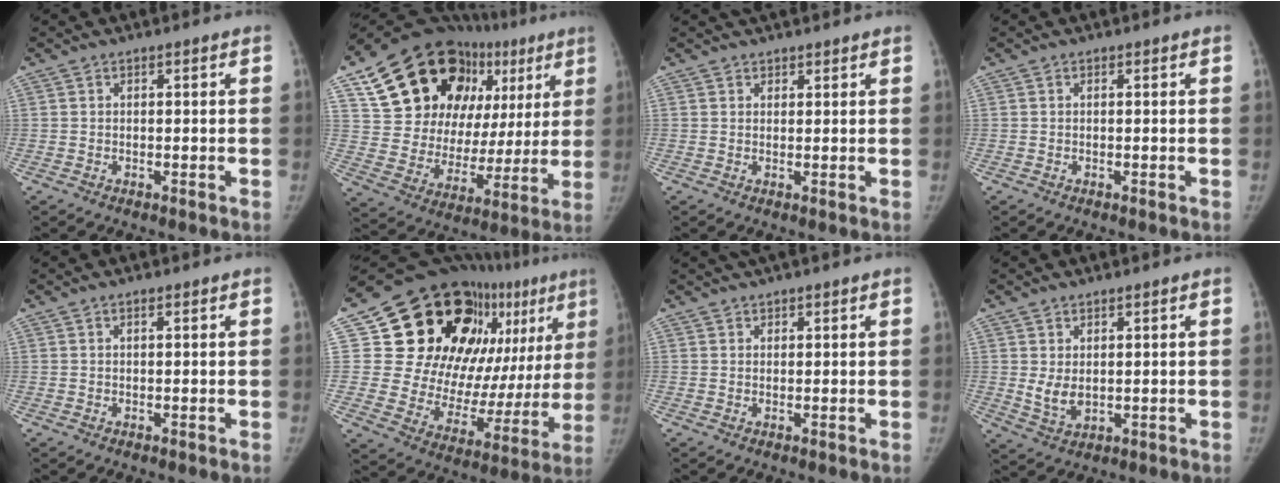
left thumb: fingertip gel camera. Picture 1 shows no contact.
{"total": 29.7, "force": [13.1, 18.0, 19.6], "torque": [-0.243, 0.020, 0.217]}
{"total": 3.1, "force": [2.8, 1.0, 0.7], "torque": [0.010, 0.005, 0.040]}
{"total": 0.0}
{"total": 0.5, "force": [0.3, 0.1, 0.4], "torque": [-0.006, 0.000, 0.005]}
{"total": 30.5, "force": [14.2, 16.1, 21.8], "torque": [-0.252, -0.009, 0.228]}
{"total": 2.1, "force": [1.9, 0.3, 0.9], "torque": [-0.006, 0.014, 0.031]}
{"total": 4.1, "force": [1.0, 2.4, 3.2], "torque": [-0.053, -0.014, 0.030]}